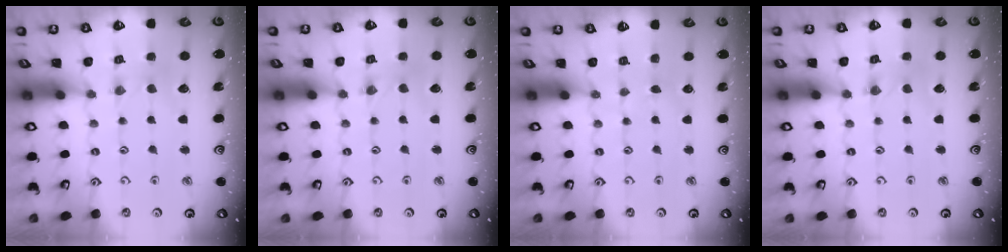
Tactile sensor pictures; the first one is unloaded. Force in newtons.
{"total": 0.0}
{"total": 1.1, "press": 1.1, "slide": 0.2}
{"total": 0.0}